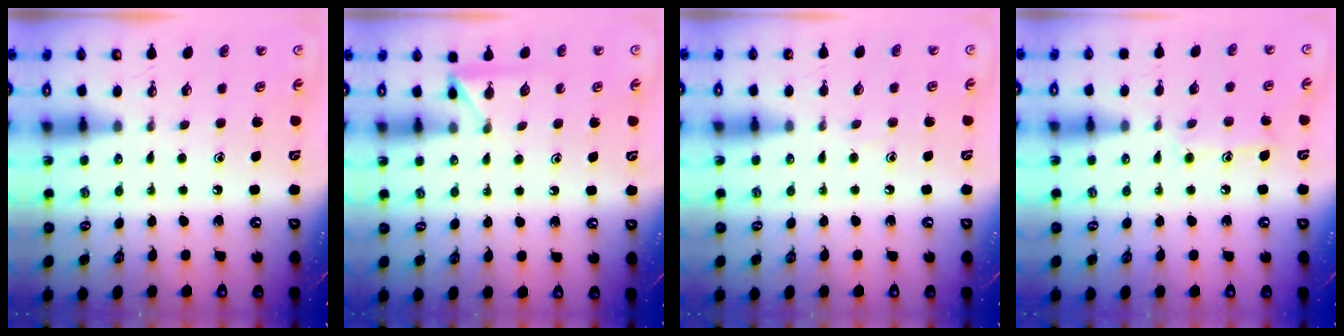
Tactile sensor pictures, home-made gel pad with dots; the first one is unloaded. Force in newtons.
{"total": 4.4, "press": 4.4, "slide": 0.3}
{"total": 2.9, "press": 2.9, "slide": 0.3}
{"total": 7.9, "press": 7.9, "slide": 0.6}